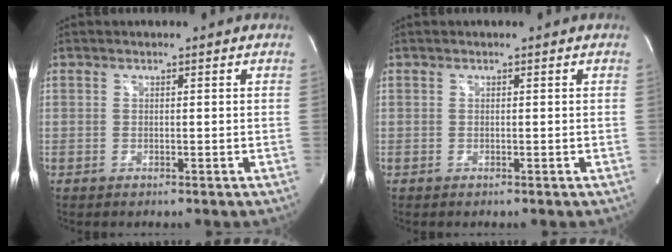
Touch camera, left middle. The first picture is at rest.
{"total": 0.0}